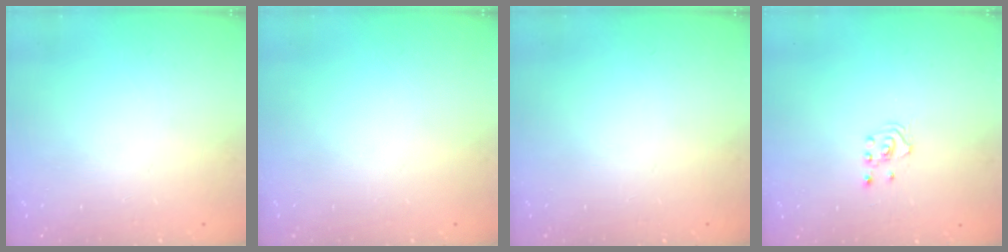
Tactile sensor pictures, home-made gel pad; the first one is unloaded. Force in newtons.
{"total": 0.0}
{"total": 0.0}
{"total": 2.0, "press": 2.0, "slide": 0.3}